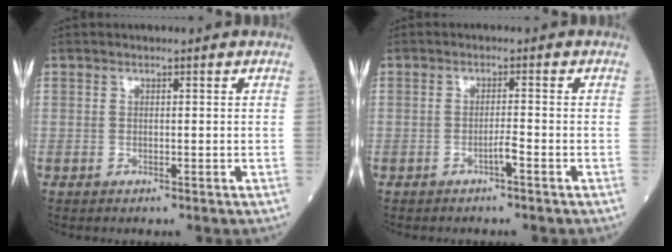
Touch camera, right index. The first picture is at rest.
{"total": 1.6, "force": [-1.0, -0.2, 1.3], "torque": [-0.023, 0.001, -0.019]}